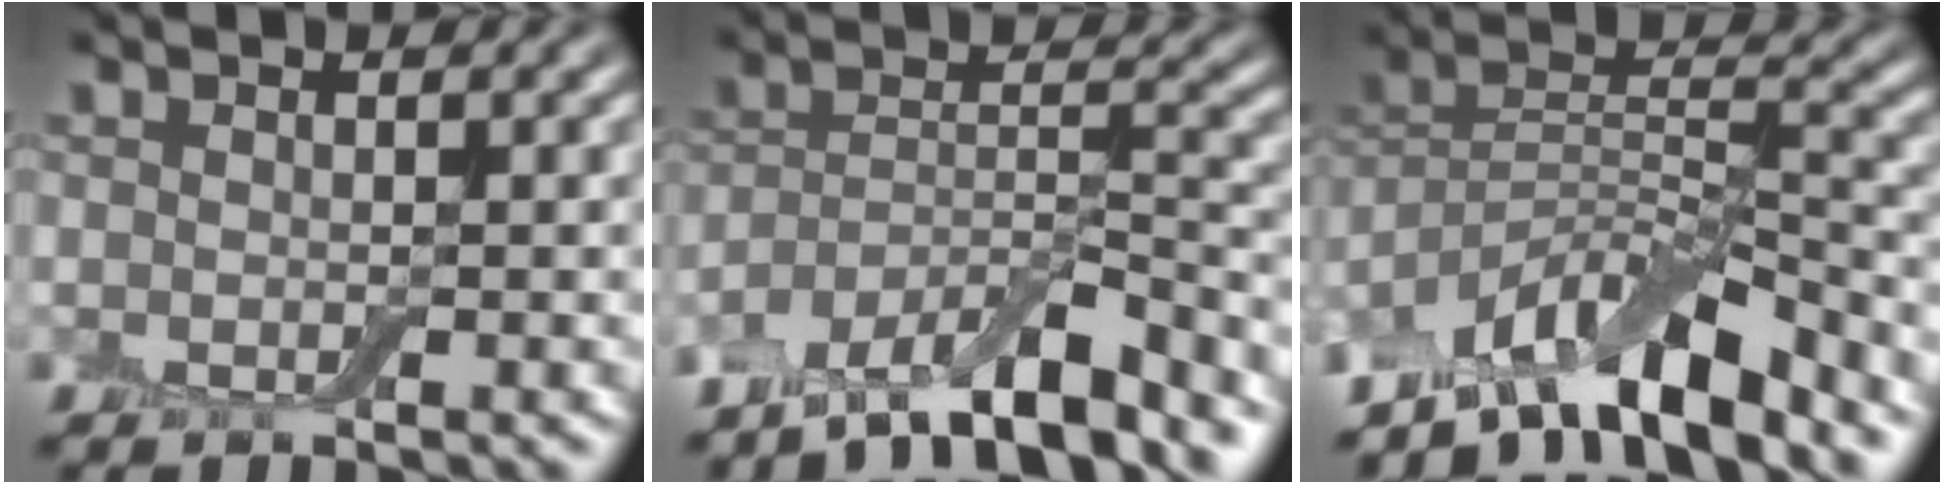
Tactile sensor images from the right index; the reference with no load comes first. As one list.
[{"total": 9.3, "force": [-7.6, 2.2, 5.0], "torque": [-0.077, 0.011, -0.136]}, {"total": 9.5, "force": [-7.4, 2.4, 5.5], "torque": [-0.083, 0.010, -0.142]}]